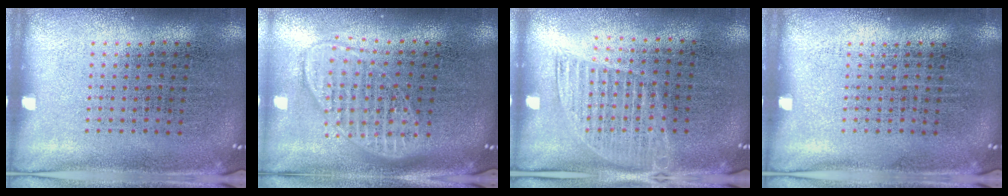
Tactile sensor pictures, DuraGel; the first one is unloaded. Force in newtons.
{"total": 1.9, "press": 1.5, "slide": 1.1}
{"total": 1.3, "press": 1.1, "slide": 0.7}
{"total": 0.0}